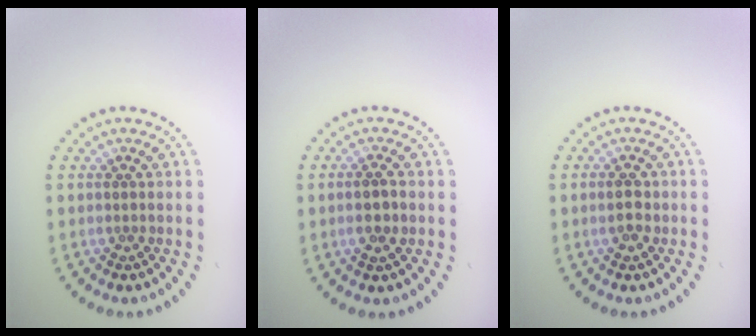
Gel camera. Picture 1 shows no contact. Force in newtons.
{"total": 1.6, "press": 1.5, "slide": 0.5}
{"total": 2.0, "press": 2.0, "slide": 0.0}